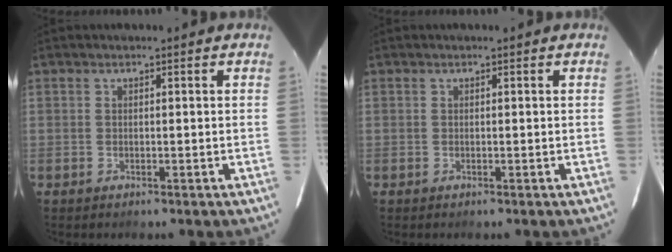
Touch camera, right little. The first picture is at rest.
{"total": 0.0}